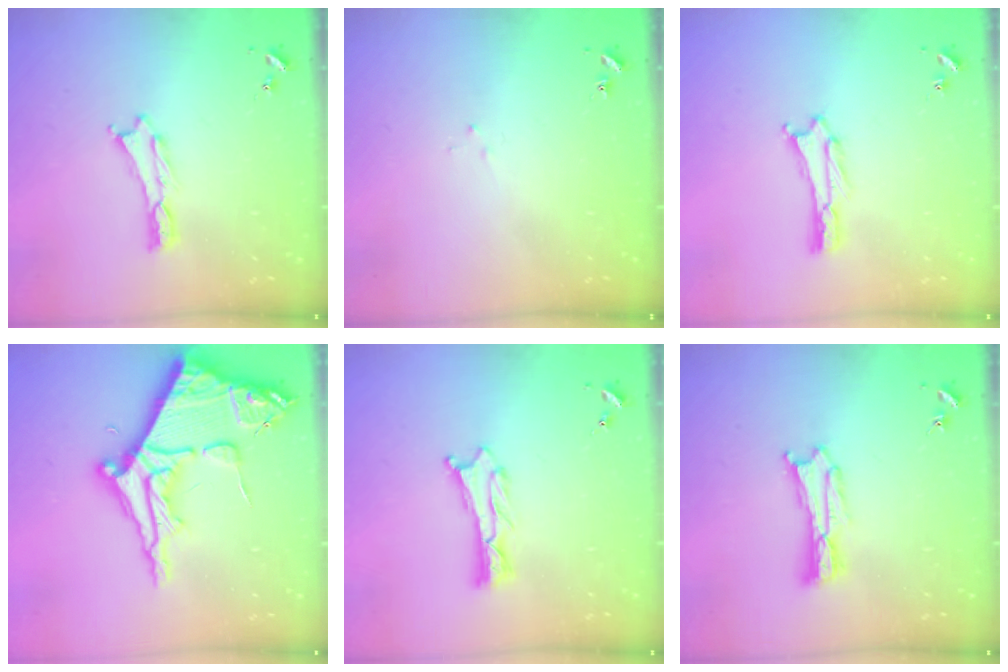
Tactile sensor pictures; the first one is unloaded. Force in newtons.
{"total": 1.8, "press": 1.8, "slide": 0.1}
{"total": 1.6, "press": 1.6, "slide": 0.2}
{"total": 10.4, "press": 10.4, "slide": 1.1}
{"total": 1.3, "press": 1.2, "slide": 0.1}
{"total": 0.9, "press": 0.9, "slide": 0.2}